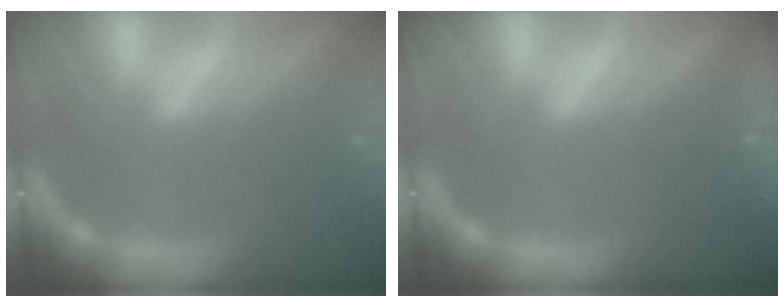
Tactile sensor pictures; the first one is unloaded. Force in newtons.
{"total": 5.0}